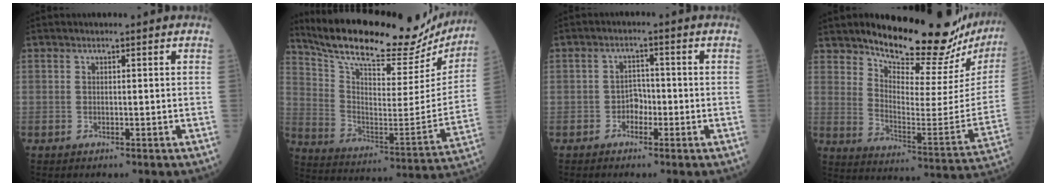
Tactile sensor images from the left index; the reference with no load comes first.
{"total": 28.0, "force": [24.9, 6.5, 11.1], "torque": [-0.190, -0.035, 0.354]}
{"total": 2.4, "force": [-1.1, 1.6, 1.3], "torque": [-0.017, 0.008, -0.022]}
{"total": 20.8, "force": [19.3, 2.6, 7.1], "torque": [-0.111, -0.109, 0.256]}